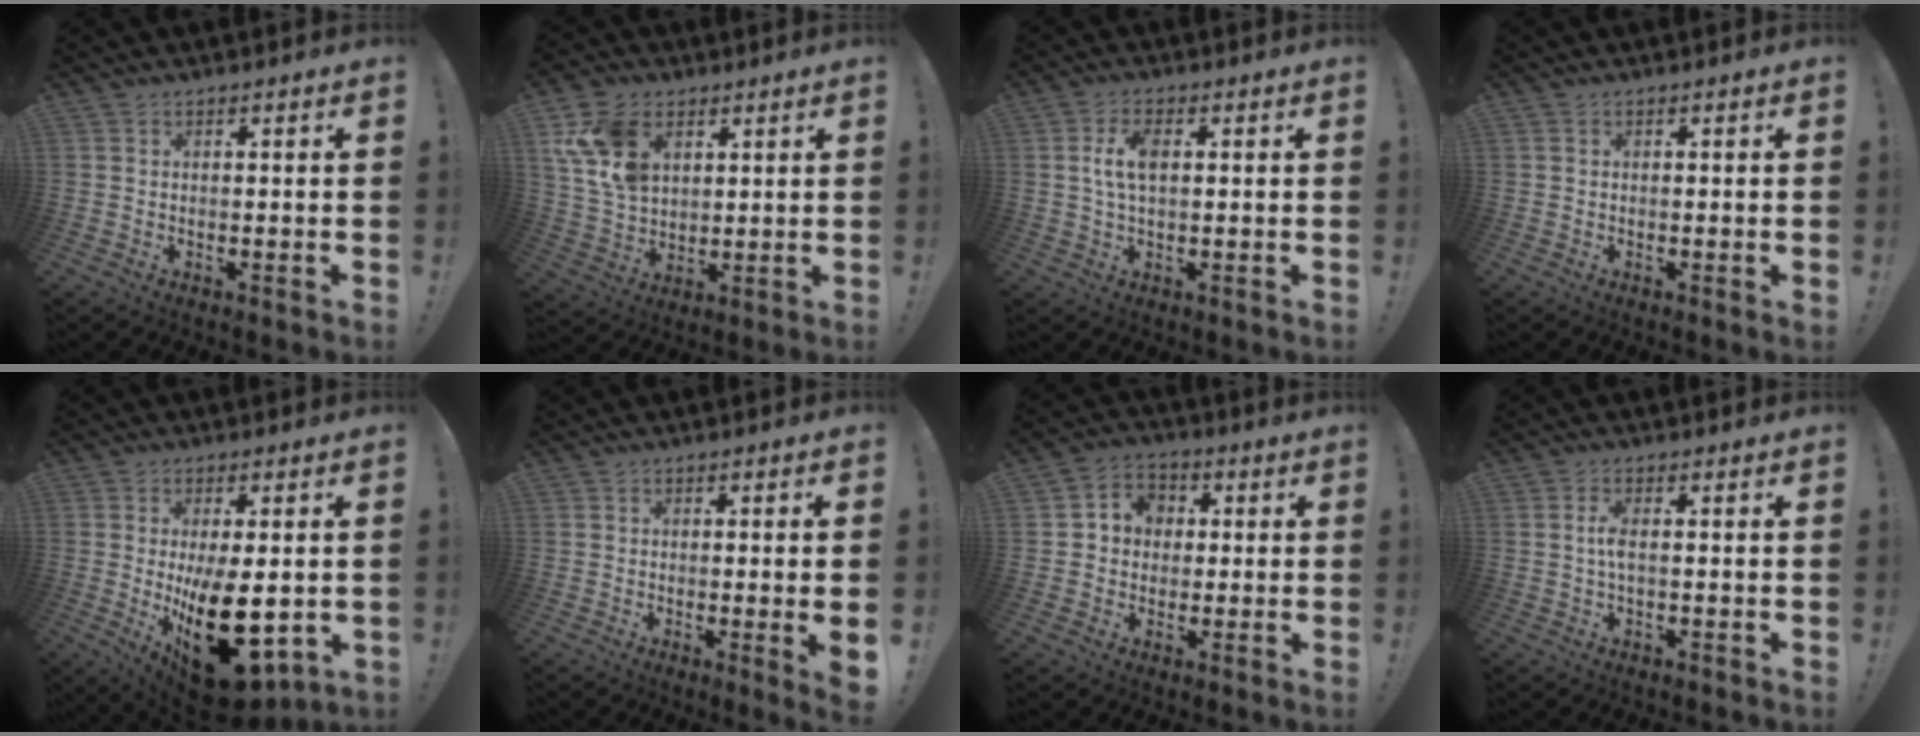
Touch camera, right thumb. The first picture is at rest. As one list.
[{"total": 14.0, "force": [5.9, 10.0, 7.9], "torque": [-0.149, -0.012, 0.119]}, {"total": 6.1, "force": [1.0, 3.0, 5.2], "torque": [-0.090, 0.001, 0.013]}, {"total": 0.0}, {"total": 22.2, "force": [-2.7, 10.6, 19.4], "torque": [-0.302, -0.009, -0.022]}, {"total": 4.3, "force": [-0.5, -0.4, 4.2], "torque": [-0.058, -0.010, -0.008]}, {"total": 6.7, "force": [0.1, 6.2, 2.3], "torque": [-0.026, 0.004, 0.006]}, {"total": 3.5, "force": [-0.2, 0.8, 3.4], "torque": [-0.068, 0.001, -0.008]}]